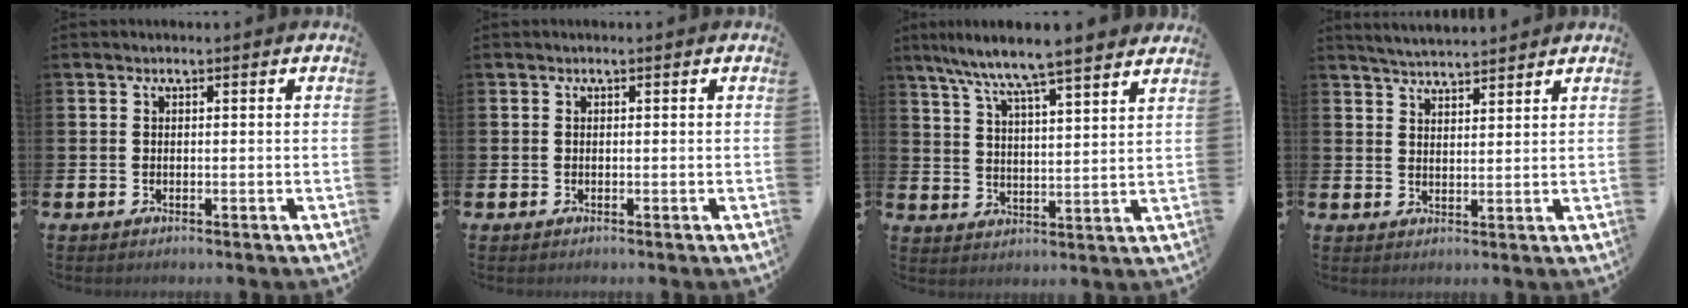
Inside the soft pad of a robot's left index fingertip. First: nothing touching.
{"total": 0.0}
{"total": 8.0, "force": [7.6, -0.1, 2.6], "torque": [-0.081, -0.047, 0.132]}
{"total": 3.9, "force": [3.9, 0.1, 0.3], "torque": [-0.007, -0.022, 0.070]}